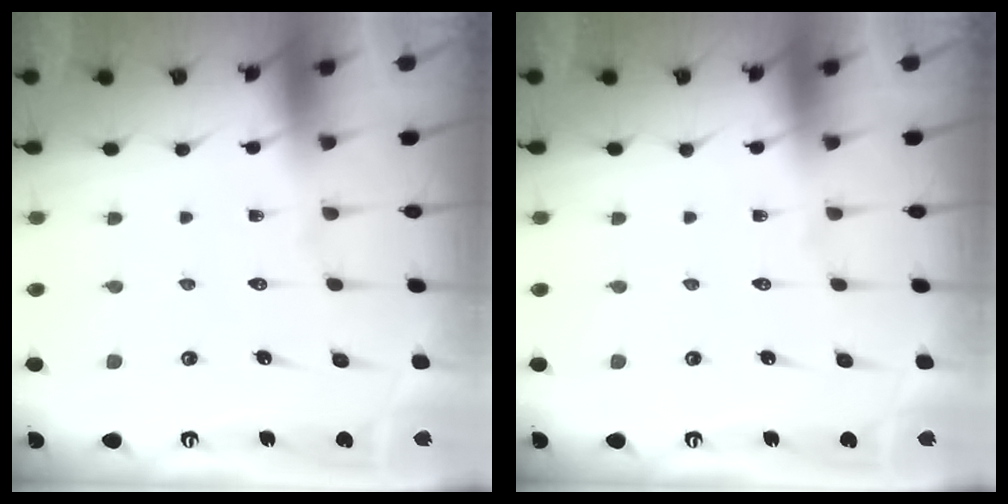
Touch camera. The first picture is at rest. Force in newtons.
{"total": 0.0}